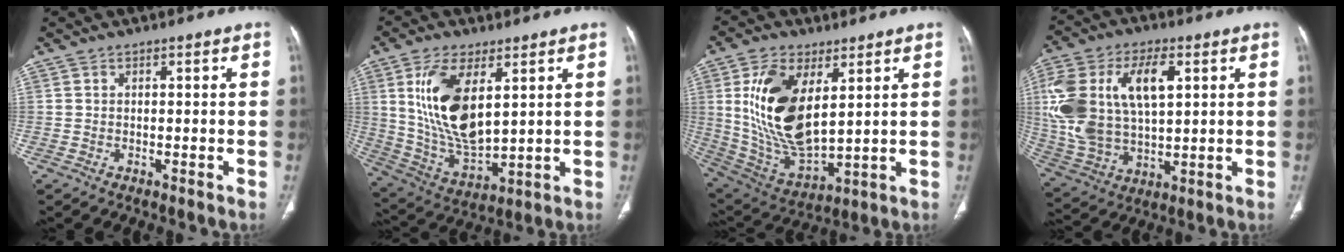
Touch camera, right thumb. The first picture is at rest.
{"total": 16.3, "force": [5.0, 7.6, 13.5], "torque": [-0.257, -0.028, 0.110]}
{"total": 18.9, "force": [5.2, 9.6, 15.5], "torque": [-0.287, -0.028, 0.115]}
{"total": 21.6, "force": [5.1, 11.8, 17.3], "torque": [-0.353, -0.002, 0.098]}